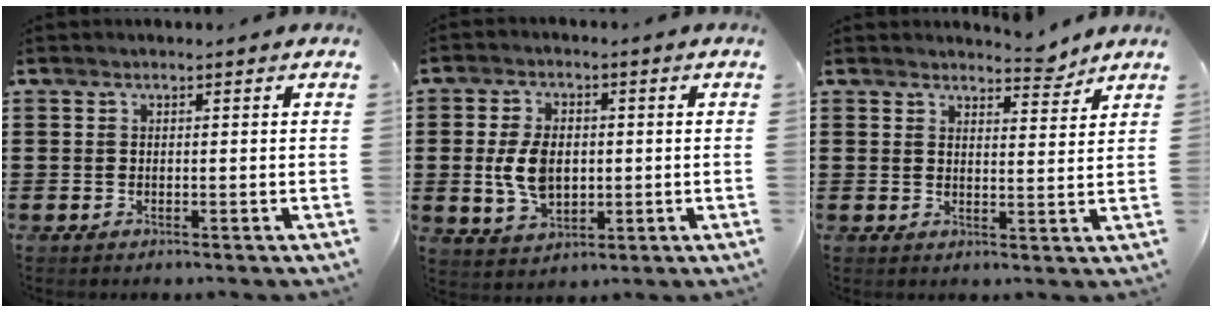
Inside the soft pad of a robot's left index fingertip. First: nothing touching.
{"total": 7.0, "force": [0.1, 4.5, 5.3], "torque": [-0.124, 0.001, -0.008]}
{"total": 4.3, "force": [4.1, 0.6, 1.0], "torque": [-0.015, -0.019, 0.072]}